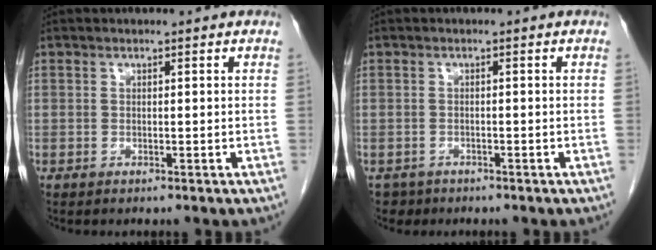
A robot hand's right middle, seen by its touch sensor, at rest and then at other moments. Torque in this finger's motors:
{"motor_torque": [0.02, 0.01, -0.12, 0.00]}